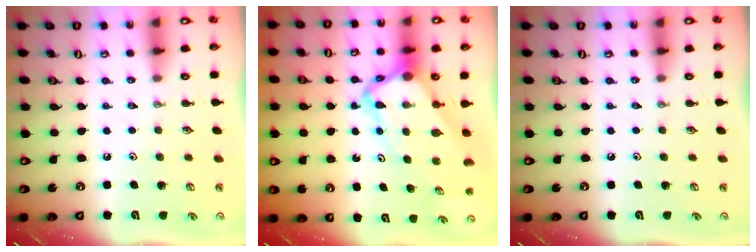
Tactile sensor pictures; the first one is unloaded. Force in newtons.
{"total": 9.3, "press": 9.2, "slide": 1.0}
{"total": 0.0}